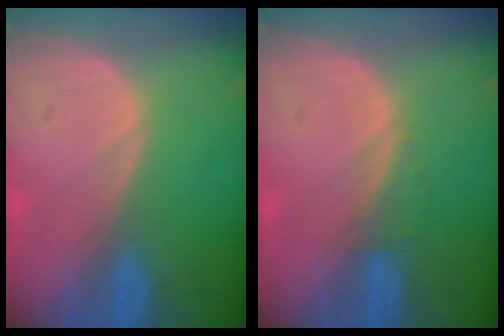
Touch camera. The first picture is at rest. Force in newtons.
{"total": 1.2, "press": 1.1, "slide": 0.4}